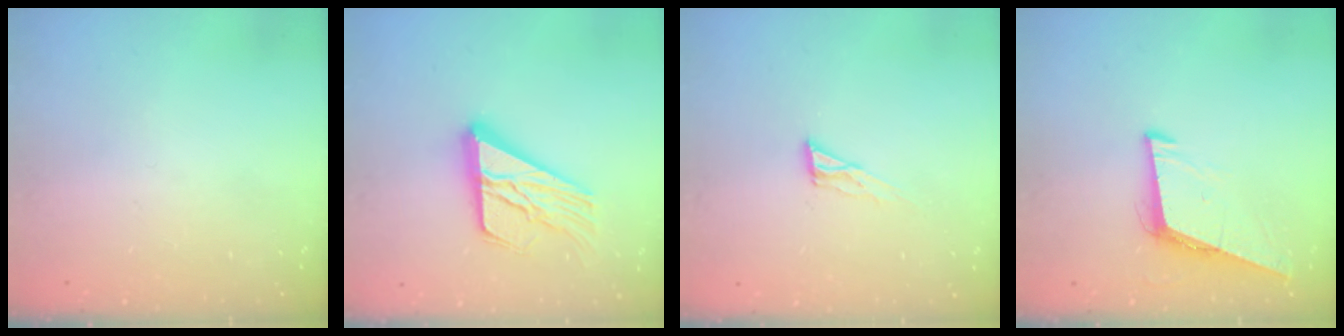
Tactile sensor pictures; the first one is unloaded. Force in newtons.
{"total": 18.2, "press": 18.1, "slide": 1.8}
{"total": 6.7, "press": 6.6, "slide": 0.4}
{"total": 9.0, "press": 8.4, "slide": 3.1}